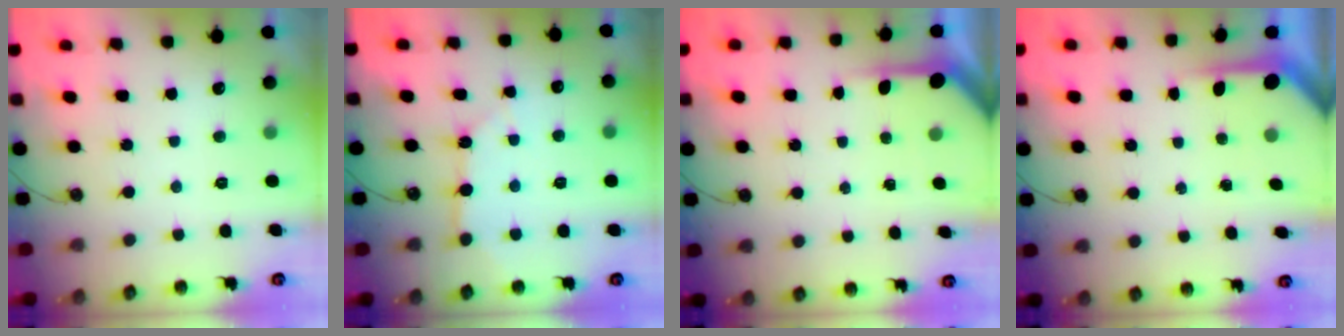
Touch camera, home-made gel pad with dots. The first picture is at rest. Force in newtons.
{"total": 5.1, "press": 5.1, "slide": 0.5}
{"total": 4.8, "press": 4.8, "slide": 0.2}
{"total": 3.6, "press": 3.6, "slide": 0.3}